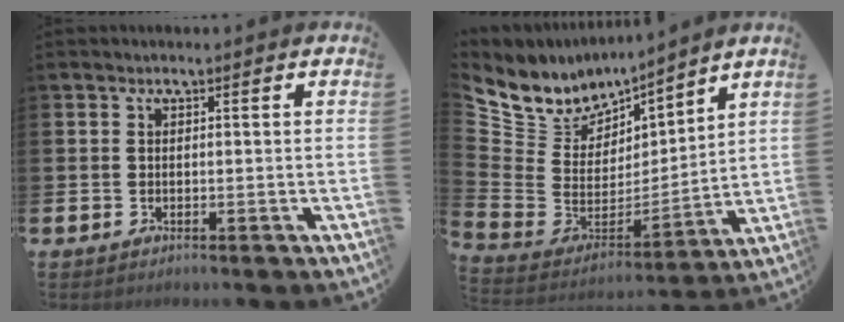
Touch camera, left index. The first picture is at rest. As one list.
[{"total": 8.4, "force": [7.7, 3.3, -0.6], "torque": [-0.056, -0.073, 0.143]}]